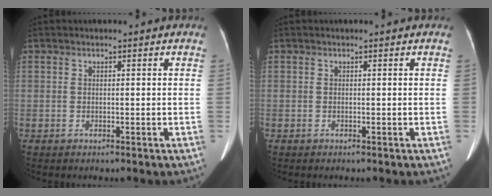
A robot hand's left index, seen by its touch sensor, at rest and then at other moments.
{"total": 0.0}